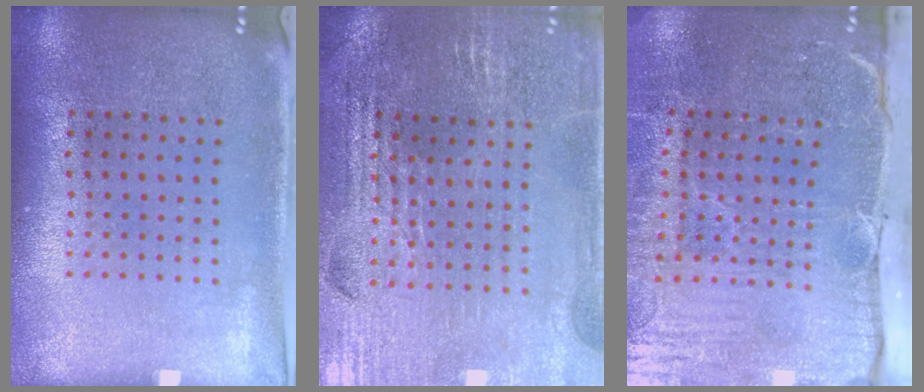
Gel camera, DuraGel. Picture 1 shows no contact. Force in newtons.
{"total": 2.9, "press": 2.9, "slide": 0.6}
{"total": 5.4, "press": 4.5, "slide": 3.0}